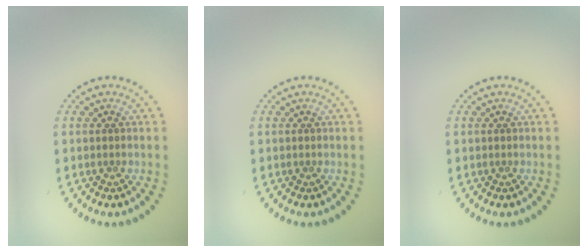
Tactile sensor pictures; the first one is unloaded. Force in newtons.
{"total": 0.0}
{"total": 0.0}